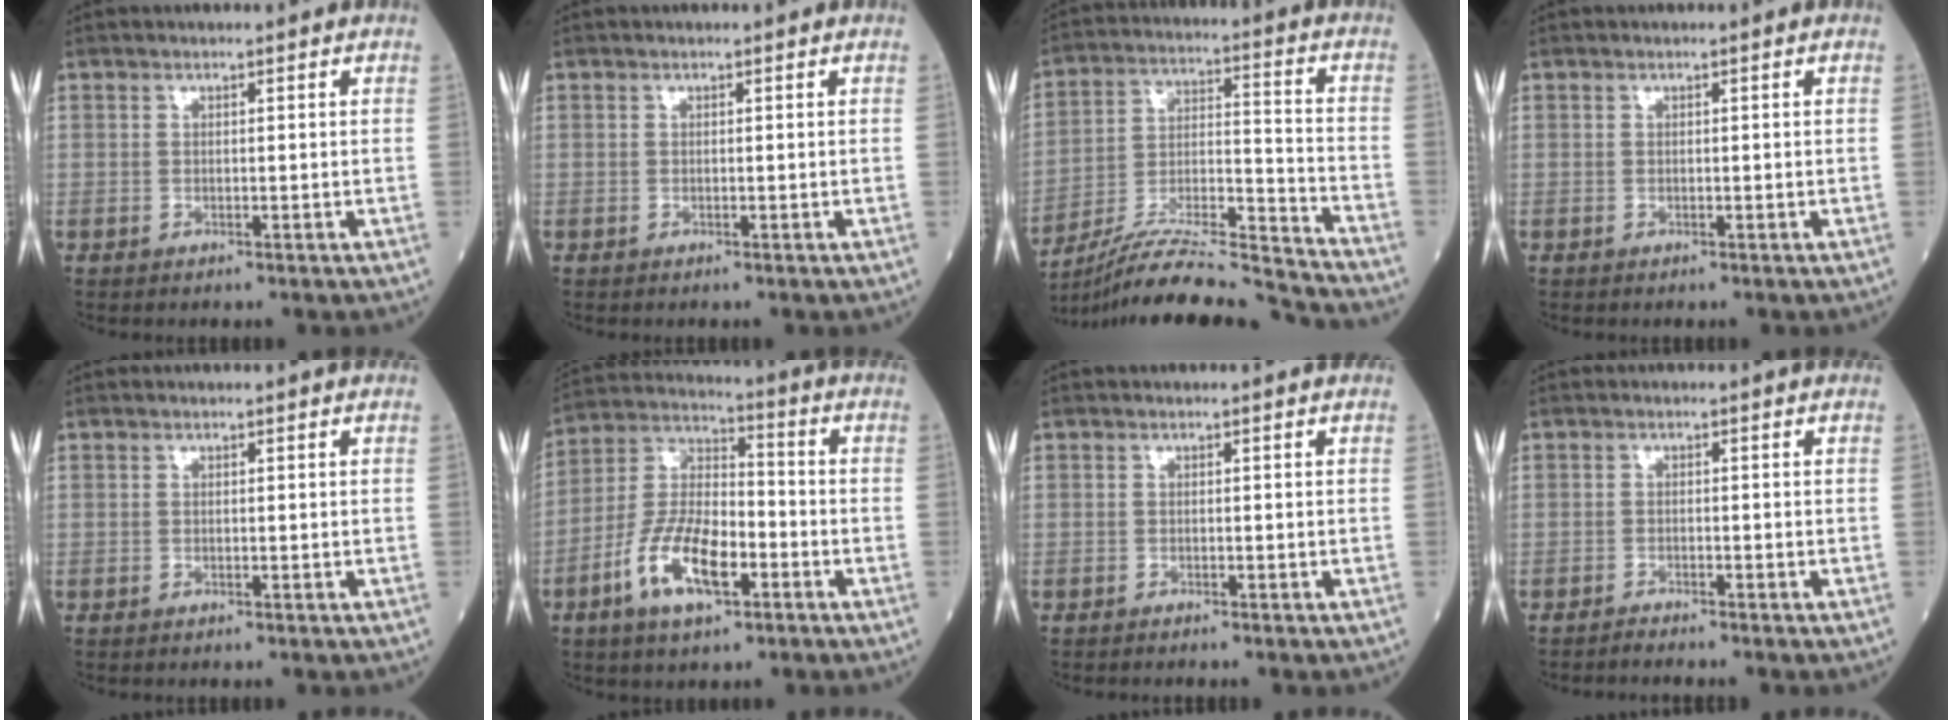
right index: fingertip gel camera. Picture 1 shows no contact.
{"total": 0.0}
{"total": 20.6, "force": [-19.5, -0.9, 6.4], "torque": [-0.129, -0.006, -0.322]}
{"total": 0.0}
{"total": 0.0}
{"total": 12.7, "force": [-5.3, 4.9, 10.4], "torque": [-0.217, 0.006, -0.098]}
{"total": 1.1, "force": [-1.0, 0.0, 0.4], "torque": [-0.004, 0.000, -0.012]}
{"total": 1.7, "force": [-1.6, -0.3, 0.3], "torque": [-0.006, -0.002, -0.025]}